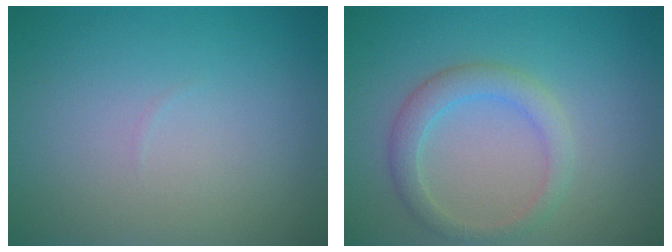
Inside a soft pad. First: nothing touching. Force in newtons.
{"total": 2.7, "press": 2.7, "slide": 0.0}